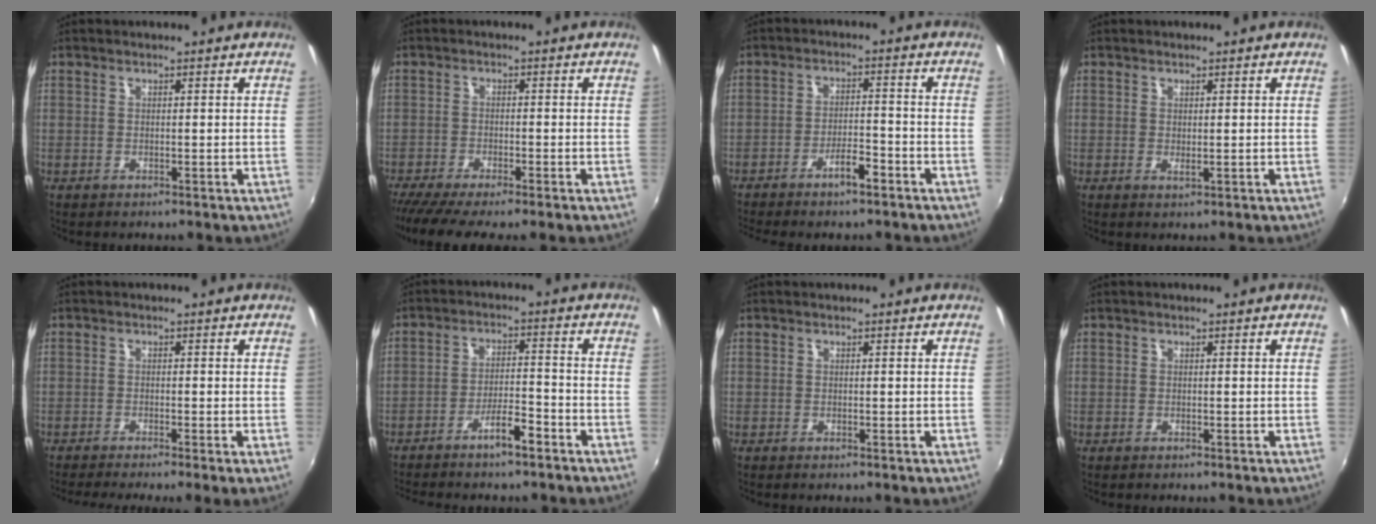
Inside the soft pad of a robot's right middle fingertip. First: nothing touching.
{"total": 7.2, "force": [-6.0, 0.2, 3.9], "torque": [-0.090, -0.031, -0.103]}
{"total": 5.3, "force": [-4.0, 1.1, 3.3], "torque": [-0.069, 0.004, -0.064]}
{"total": 0.8, "force": [0.2, 0.3, 0.7], "torque": [-0.011, -0.001, 0.003]}
{"total": 4.4, "force": [-3.2, -0.8, 2.9], "torque": [-0.059, -0.019, -0.056]}
{"total": 6.1, "force": [-4.7, 1.0, 3.8], "torque": [-0.080, 0.008, -0.077]}
{"total": 0.0}
{"total": 0.0}